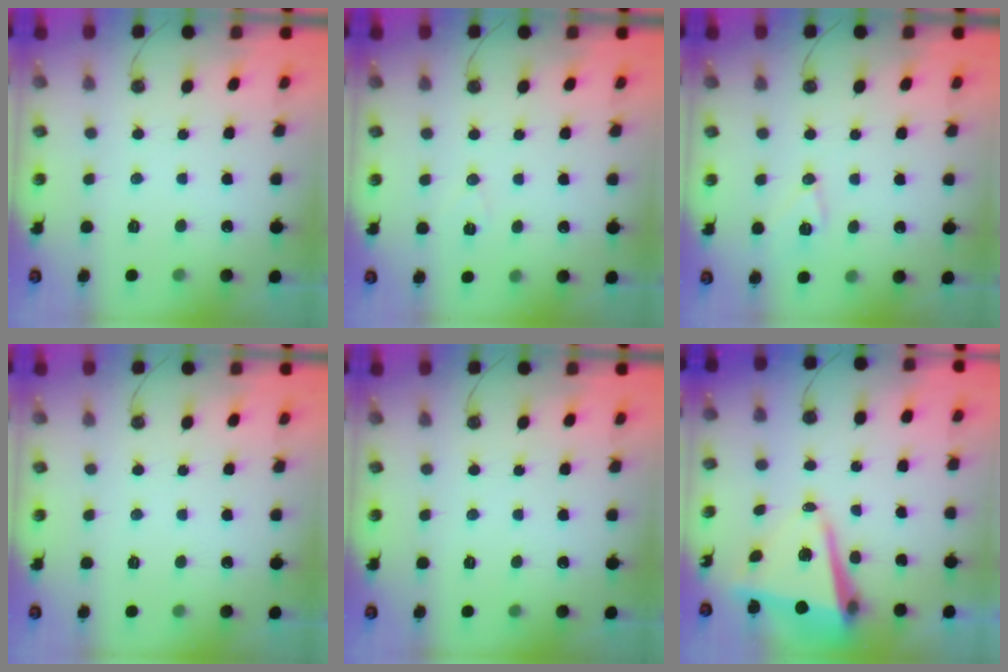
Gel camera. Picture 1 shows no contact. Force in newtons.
{"total": 5.2, "press": 2.8, "slide": 4.4}
{"total": 8.5, "press": 8.5, "slide": 0.5}
{"total": 0.0}
{"total": 0.0}
{"total": 8.6, "press": 8.2, "slide": 2.7}